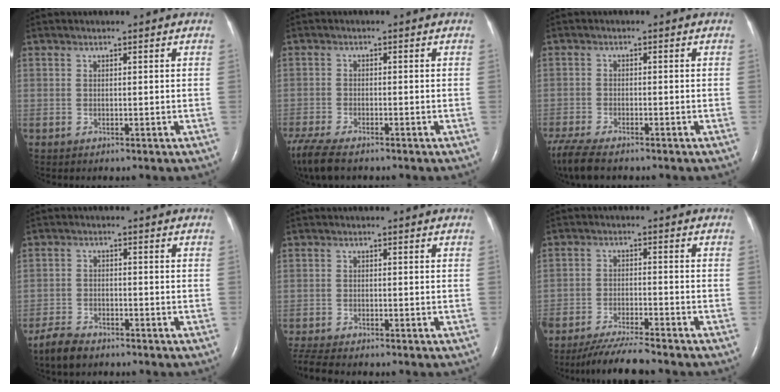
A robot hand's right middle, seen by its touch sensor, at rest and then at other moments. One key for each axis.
{"total": 9.3, "fx": -7.2, "fy": 2.6, "fz": 5.2, "tx": -0.106, "ty": -0.021, "tz": -0.126}
{"total": 8.4, "fx": -6.7, "fy": 2.1, "fz": 4.6, "tx": -0.089, "ty": -0.021, "tz": -0.118}
{"total": 4.4, "fx": -3.8, "fy": 1.5, "fz": 1.7, "tx": -0.038, "ty": -0.007, "tz": -0.071}
{"total": 5.7, "fx": -5.2, "fy": 0.8, "fz": 2.3, "tx": -0.043, "ty": -0.014, "tz": -0.089}
{"total": 7.3, "fx": -6.7, "fy": -0.1, "fz": 3.0, "tx": -0.051, "ty": -0.023, "tz": -0.117}